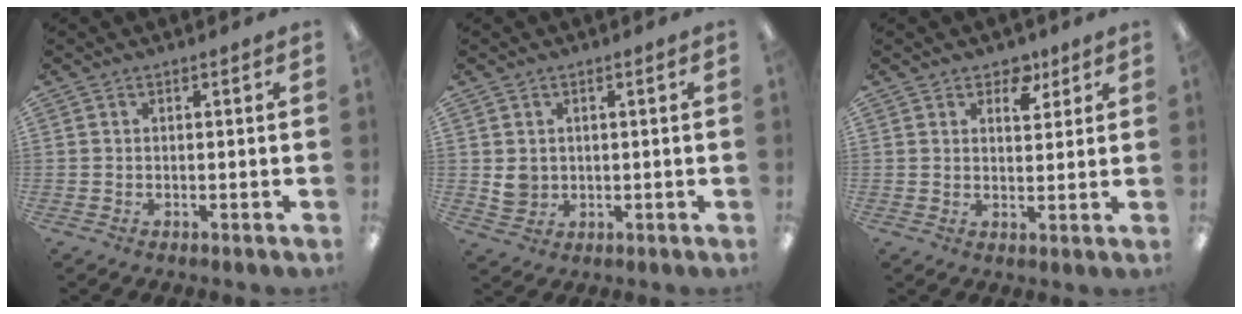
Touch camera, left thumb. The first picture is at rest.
{"total": 3.7, "force": [1.0, 3.4, 1.1], "torque": [-0.009, -0.001, 0.019]}
{"total": 5.6, "force": [3.9, 3.2, 2.4], "torque": [-0.017, -0.017, 0.064]}